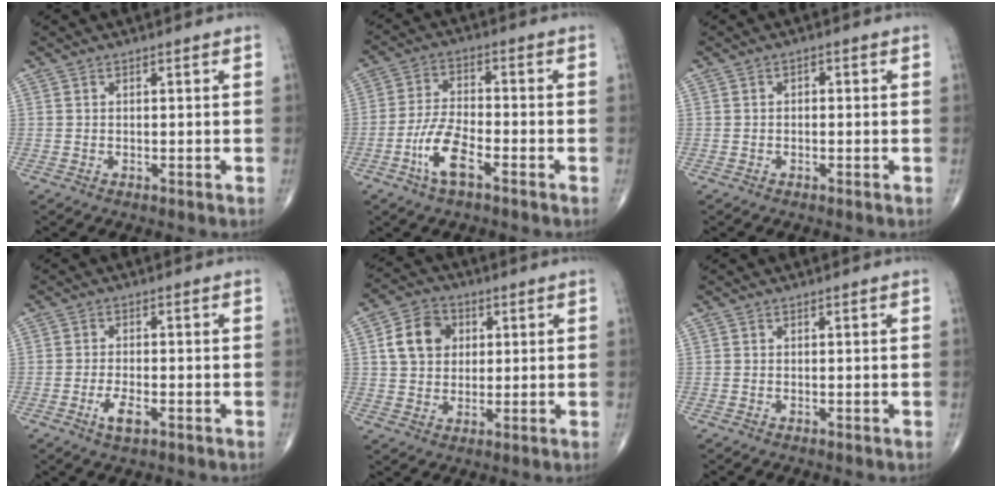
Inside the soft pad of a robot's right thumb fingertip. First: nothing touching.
{"total": 8.0, "force": [-4.0, 2.7, 6.3], "torque": [-0.131, 0.021, -0.078]}
{"total": 0.9, "force": [-0.1, 0.7, 0.6], "torque": [-0.003, 0.003, -0.006]}
{"total": 3.8, "force": [-1.7, 1.3, 3.1], "torque": [-0.061, 0.001, -0.029]}
{"total": 9.0, "force": [2.2, 7.2, 4.9], "torque": [-0.067, 0.003, 0.035]}
{"total": 0.0}